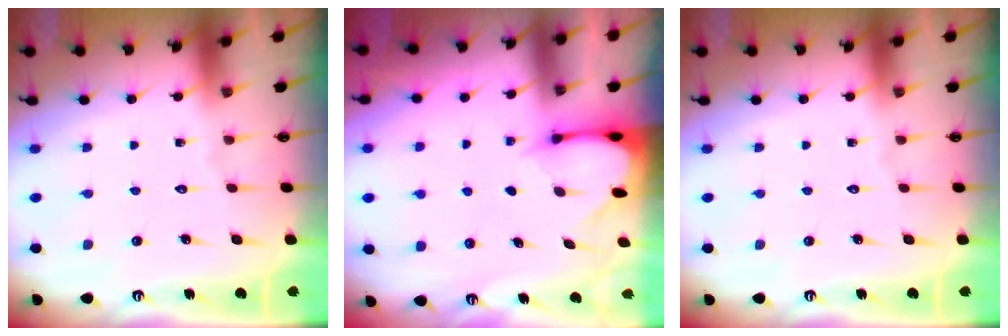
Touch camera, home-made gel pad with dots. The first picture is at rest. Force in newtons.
{"total": 2.5, "press": 2.5, "slide": 0.3}
{"total": 0.0}